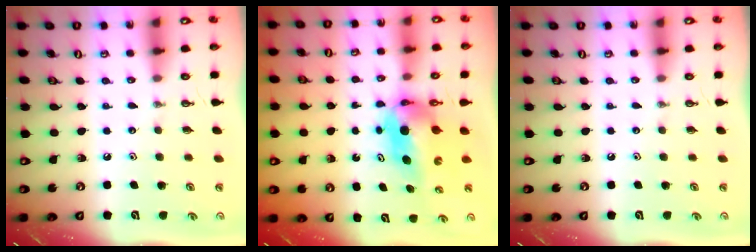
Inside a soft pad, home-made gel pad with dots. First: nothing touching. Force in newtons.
{"total": 5.7, "press": 5.7, "slide": 0.2}
{"total": 0.0}